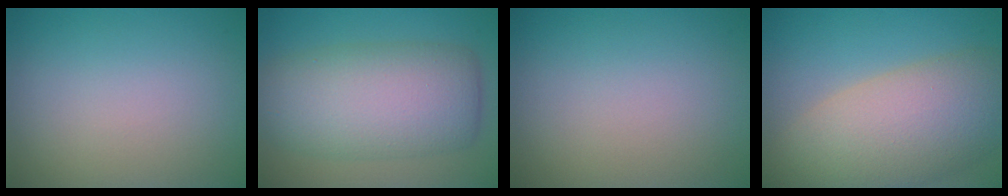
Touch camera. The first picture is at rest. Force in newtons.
{"total": 8.7, "press": 8.7, "slide": 0.2}
{"total": 0.0}
{"total": 9.9, "press": 9.8, "slide": 1.0}